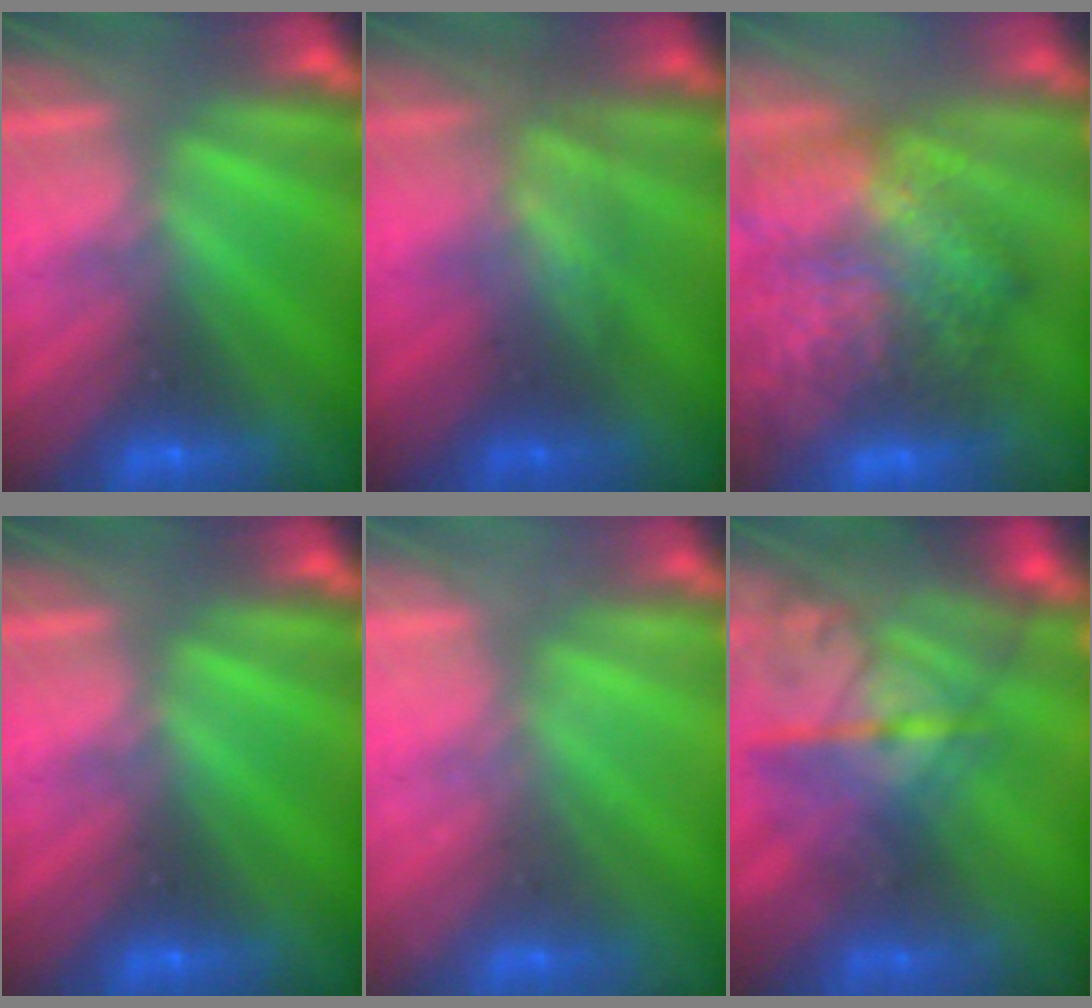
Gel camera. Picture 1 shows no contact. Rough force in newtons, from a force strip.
{"total": 3.2}
{"total": 9.2}
{"total": 0.0}
{"total": 2.1}
{"total": 7.8}